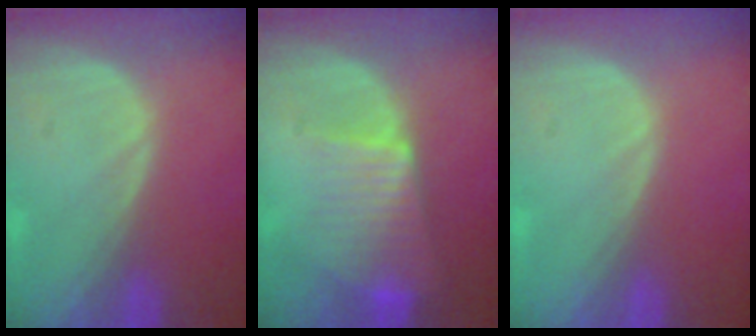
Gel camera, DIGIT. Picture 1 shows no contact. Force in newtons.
{"total": 6.7, "press": 6.2, "slide": 2.5}
{"total": 0.0}